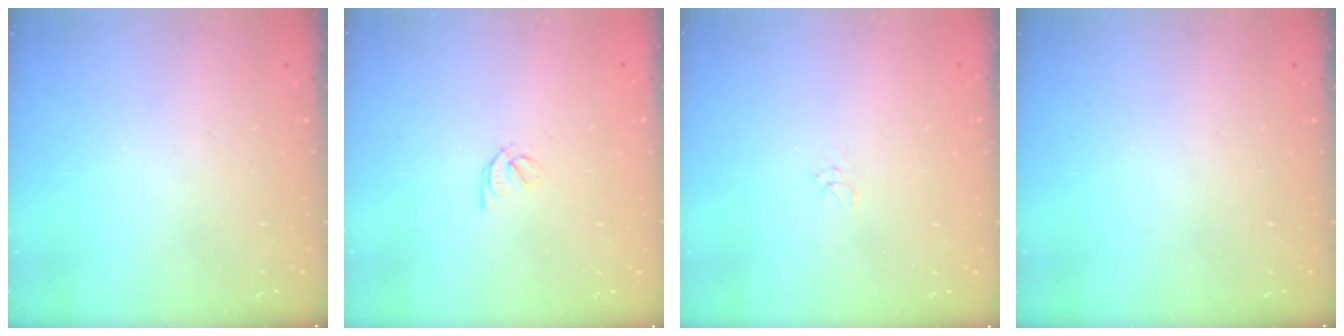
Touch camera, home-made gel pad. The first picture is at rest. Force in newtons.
{"total": 2.0, "press": 2.0, "slide": 0.3}
{"total": 3.4, "press": 3.4, "slide": 0.2}
{"total": 0.0}